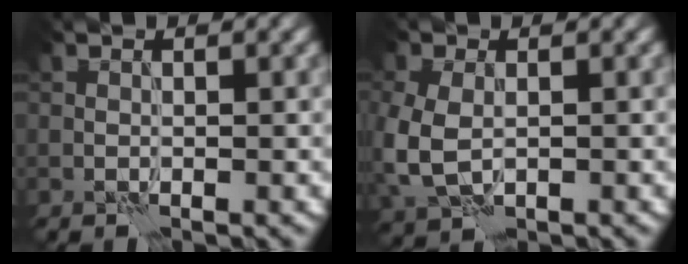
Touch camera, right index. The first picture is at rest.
{"total": 5.3, "force": [-0.8, 3.8, 3.6], "torque": [-0.104, -0.020, -0.011]}